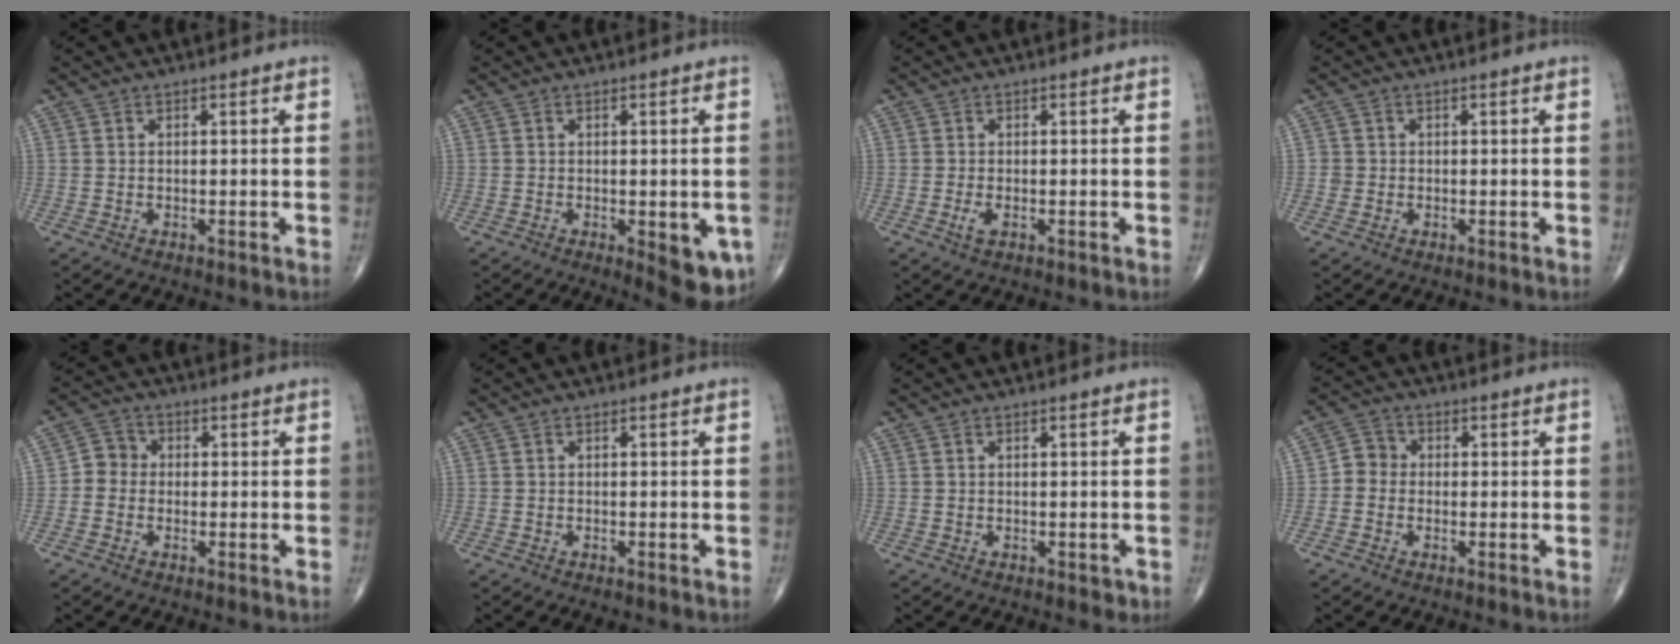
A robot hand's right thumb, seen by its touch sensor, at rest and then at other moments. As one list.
[{"total": 8.1, "force": [-2.5, 3.0, 7.1], "torque": [-0.068, -0.012, -0.026]}, {"total": 1.8, "force": [-0.6, 0.8, 1.5], "torque": [-0.036, -0.002, -0.013]}, {"total": 1.2, "force": [-0.2, 1.2, 0.0], "torque": [0.011, 0.007, -0.008]}, {"total": 3.8, "force": [-0.7, 3.5, 1.5], "torque": [-0.007, 0.011, -0.027]}, {"total": 1.0, "force": [-0.5, 0.3, 0.7], "torque": [-0.015, -0.003, -0.008]}, {"total": 0.9, "force": [-0.3, 0.6, 0.6], "torque": [-0.002, 0.000, -0.003]}, {"total": 3.6, "force": [-0.8, 3.2, 1.4], "torque": [-0.008, 0.010, -0.029]}]